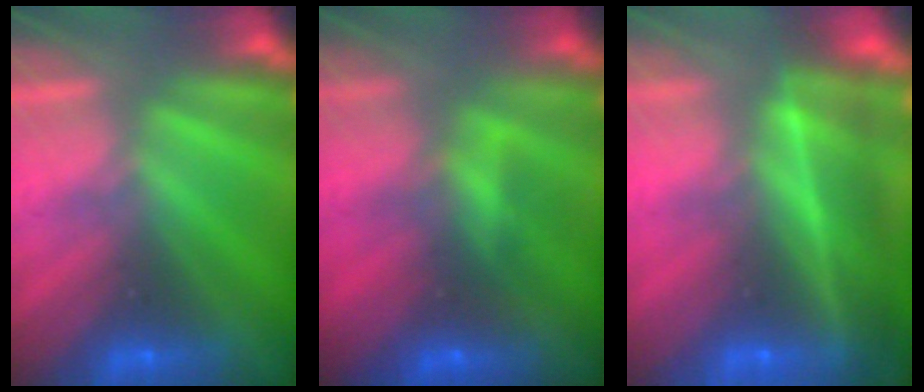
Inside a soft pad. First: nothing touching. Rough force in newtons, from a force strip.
{"total": 4.7}
{"total": 8.1}